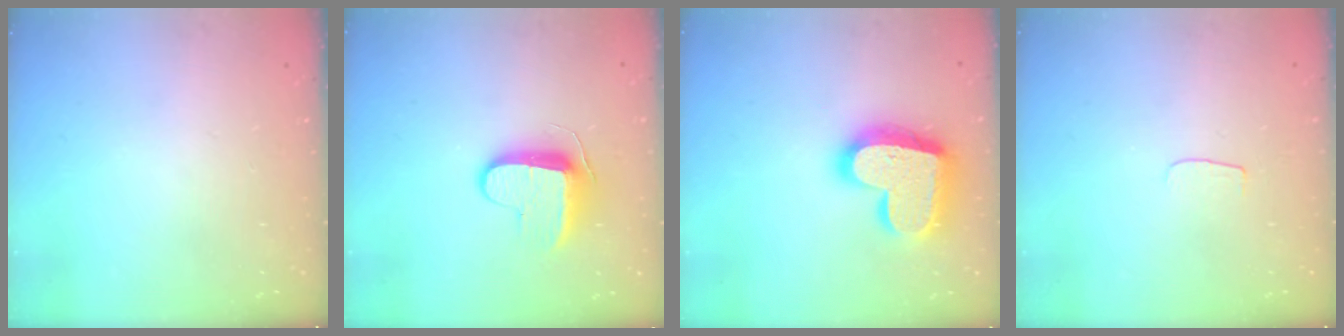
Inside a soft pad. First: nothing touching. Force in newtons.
{"total": 9.2, "press": 9.2, "slide": 0.9}
{"total": 21.7, "press": 21.6, "slide": 1.5}
{"total": 3.1, "press": 3.1, "slide": 0.3}